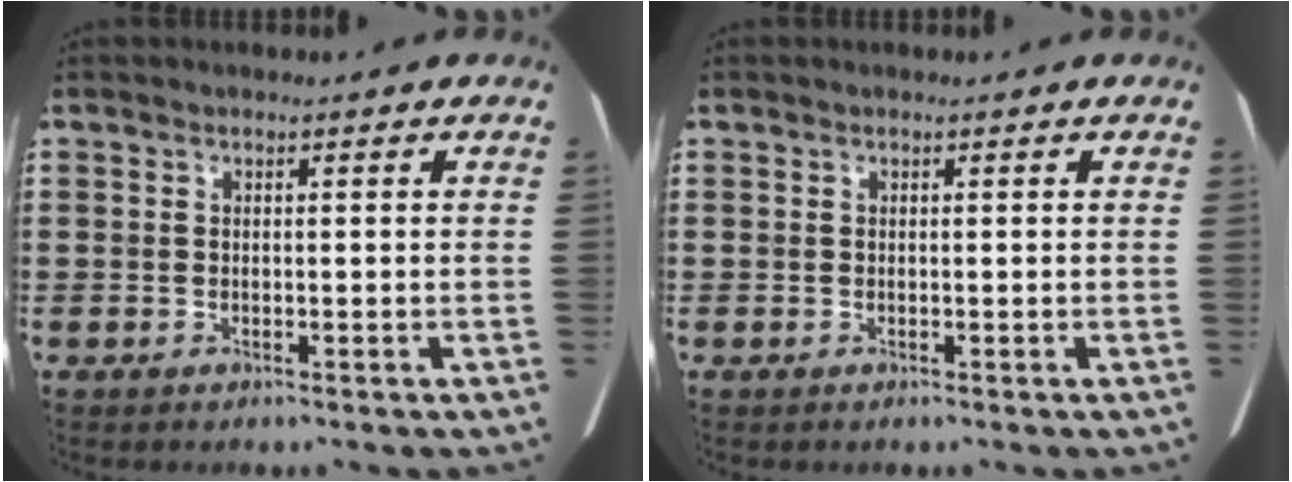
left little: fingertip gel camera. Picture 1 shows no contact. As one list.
[{"total": 0.0}]